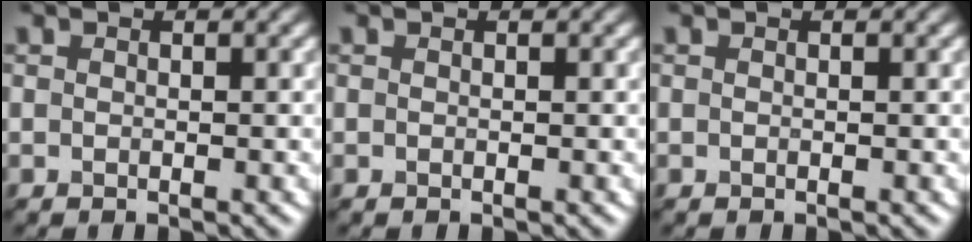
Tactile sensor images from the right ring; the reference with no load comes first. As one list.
[{"total": 0.0}, {"total": 0.0}]